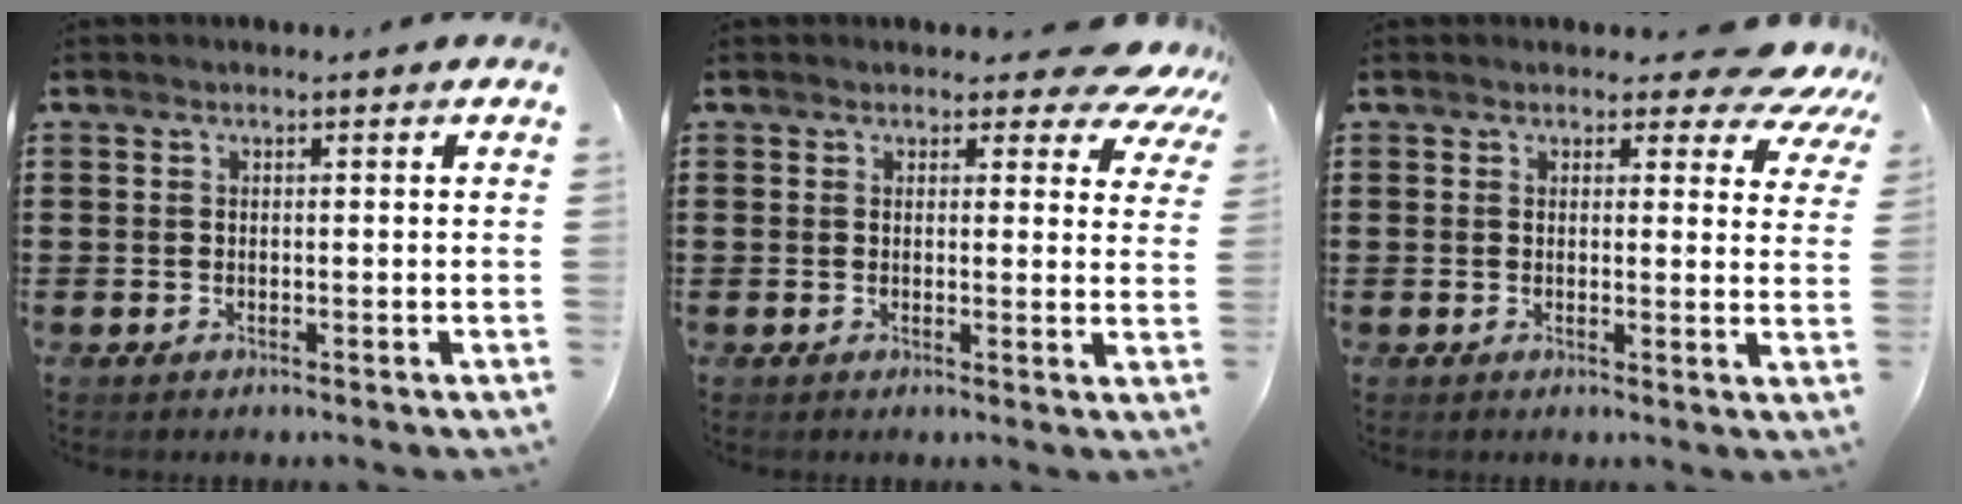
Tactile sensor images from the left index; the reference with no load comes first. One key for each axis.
{"total": 4.1, "fx": 3.3, "fy": 1.5, "fz": 1.9, "tx": -0.027, "ty": -0.015, "tz": 0.053}
{"total": 4.6, "fx": 3.8, "fy": 1.6, "fz": 2.0, "tx": -0.022, "ty": -0.021, "tz": 0.061}